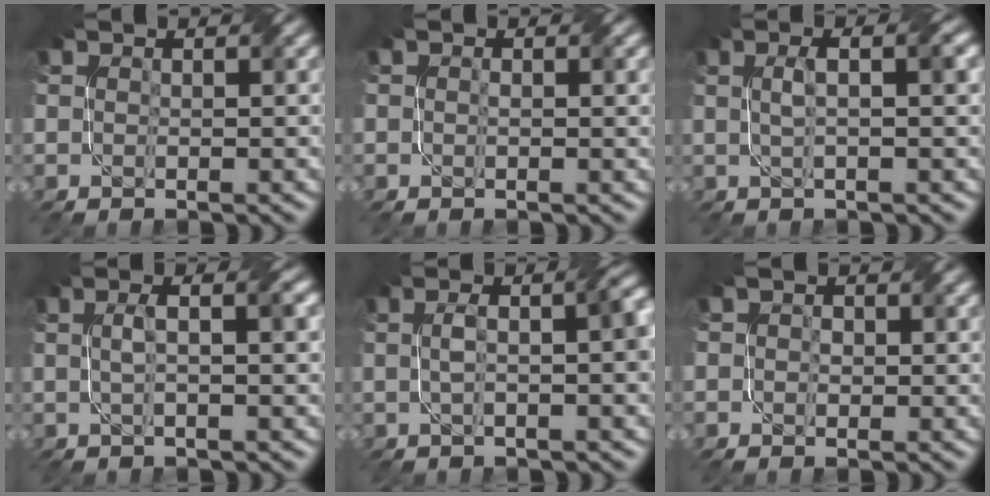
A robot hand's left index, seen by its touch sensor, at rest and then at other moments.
{"total": 1.0, "force": [0.1, 0.5, 0.9], "torque": [-0.012, -0.003, 0.003]}
{"total": 3.4, "force": [0.7, 1.0, 3.2], "torque": [-0.051, 0.015, 0.009]}
{"total": 3.1, "force": [0.4, 0.9, 3.0], "torque": [-0.047, 0.014, 0.005]}
{"total": 5.1, "force": [0.2, 1.8, 4.7], "torque": [-0.073, 0.010, 0.003]}
{"total": 1.2, "force": [0.1, 1.1, 0.4], "torque": [-0.008, -0.002, -0.003]}